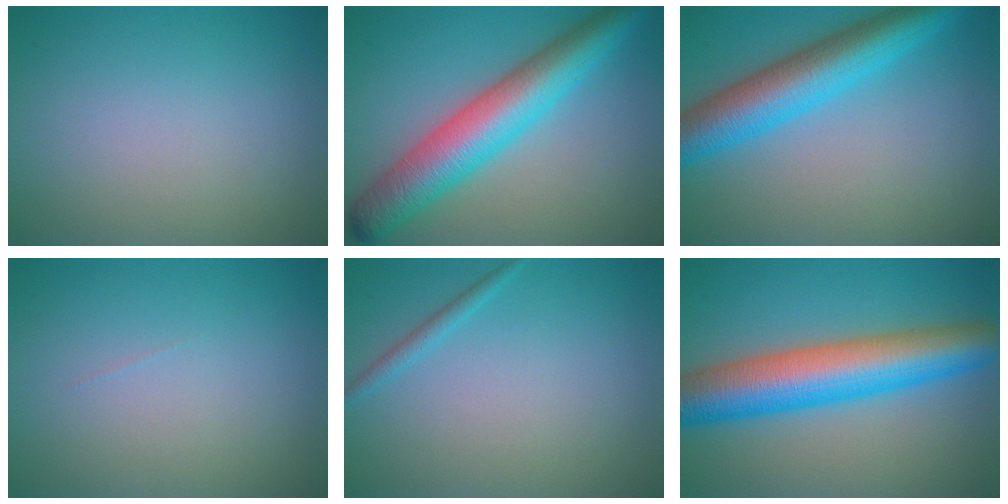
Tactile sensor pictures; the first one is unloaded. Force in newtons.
{"total": 8.4, "press": 8.4, "slide": 0.2}
{"total": 7.8, "press": 7.8, "slide": 0.2}
{"total": 0.0}
{"total": 1.1, "press": 1.1, "slide": 0.1}
{"total": 10.0, "press": 10.0, "slide": 0.2}